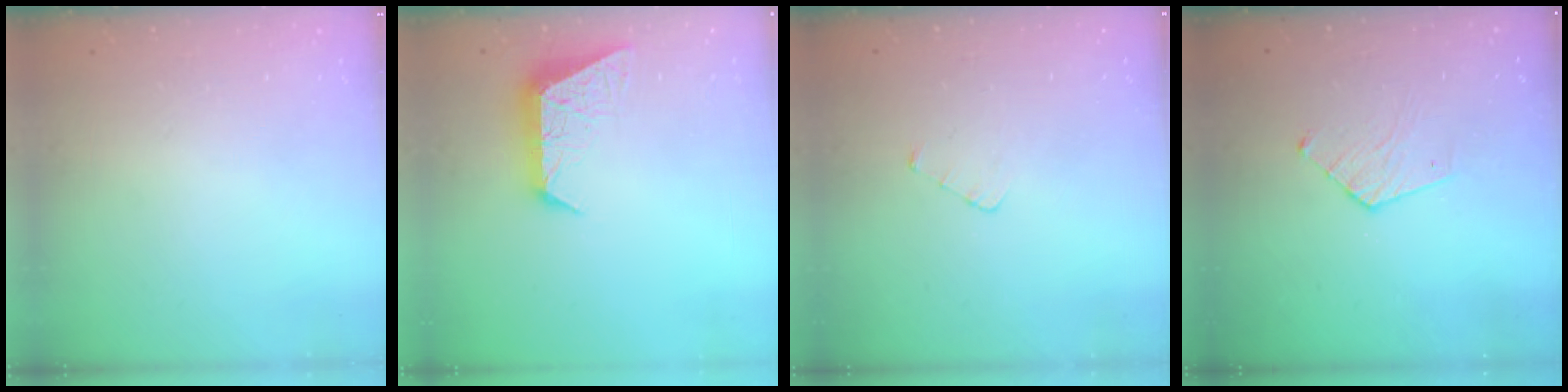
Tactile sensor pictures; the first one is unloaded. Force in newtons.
{"total": 10.0, "press": 10.0, "slide": 0.3}
{"total": 2.4, "press": 2.4, "slide": 0.3}
{"total": 6.6, "press": 6.6, "slide": 0.4}